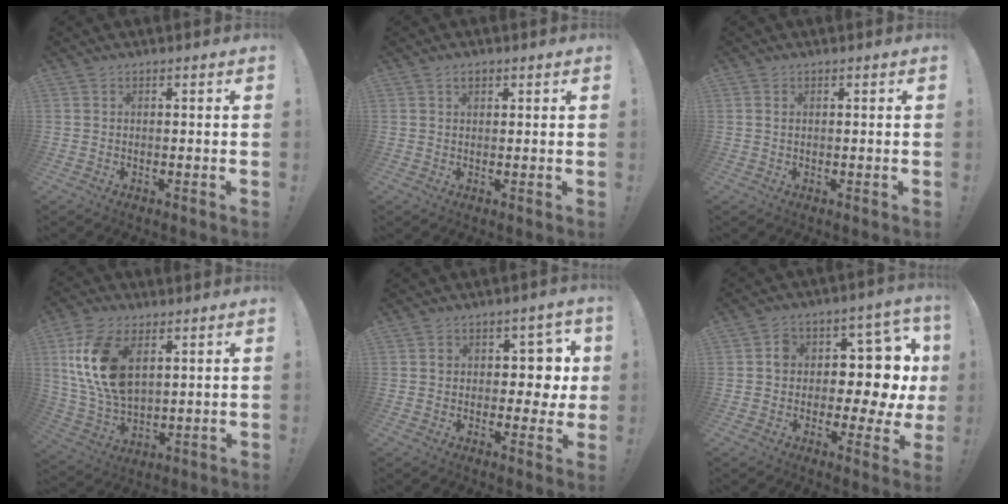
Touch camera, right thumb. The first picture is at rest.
{"total": 2.0, "force": [1.1, 1.2, 1.2], "torque": [-0.025, 0.005, 0.020]}
{"total": 0.9, "force": [0.4, 0.6, 0.5], "torque": [-0.009, 0.001, 0.008]}
{"total": 16.8, "force": [6.1, 10.1, 11.9], "torque": [-0.244, -0.019, 0.114]}
{"total": 5.7, "force": [0.9, 4.6, 3.2], "torque": [-0.030, -0.009, 0.013]}
{"total": 11.4, "force": [0.9, 6.3, 9.5], "torque": [-0.130, -0.013, 0.003]}